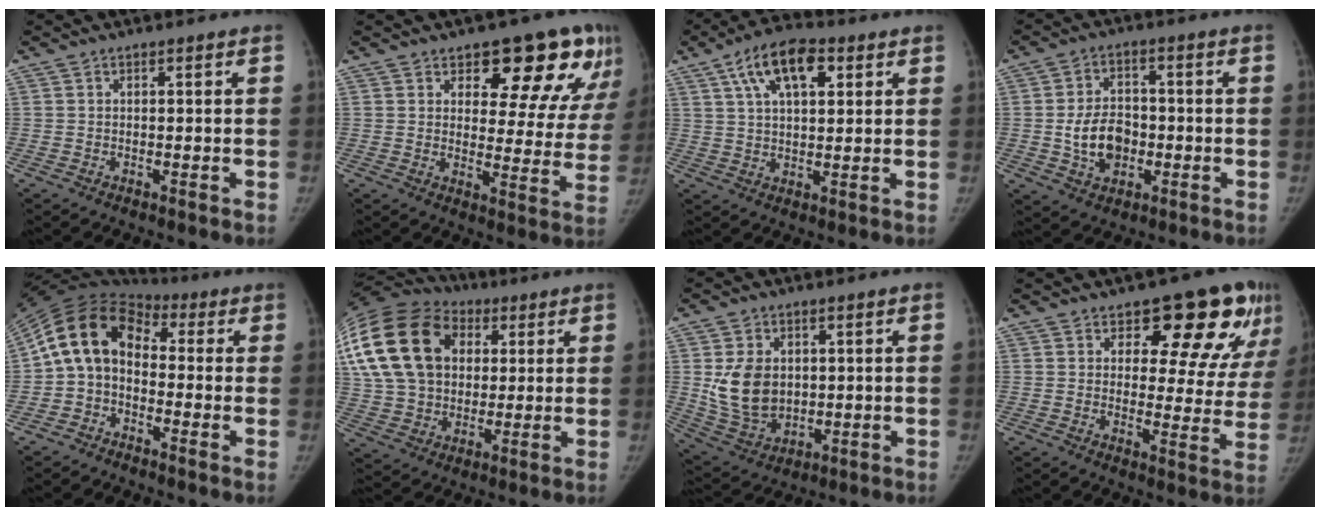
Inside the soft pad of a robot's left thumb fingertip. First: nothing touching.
{"total": 17.0, "force": [10.4, 7.8, 11.0], "torque": [-0.076, -0.052, 0.125]}
{"total": 11.8, "force": [5.2, 5.8, 8.9], "torque": [-0.137, 0.002, 0.087]}
{"total": 8.9, "force": [-1.6, 6.5, 5.9], "torque": [-0.084, 0.014, -0.024]}
{"total": 12.9, "force": [-0.3, 9.6, 8.5], "torque": [-0.144, 0.049, -0.021]}
{"total": 33.0, "force": [9.3, 24.4, 20.2], "torque": [-0.470, 0.076, 0.185]}
{"total": 11.2, "force": [1.5, 8.3, 7.3], "torque": [-0.105, -0.017, 0.051]}
{"total": 16.8, "force": [10.4, 7.8, 10.6], "torque": [-0.072, -0.057, 0.118]}